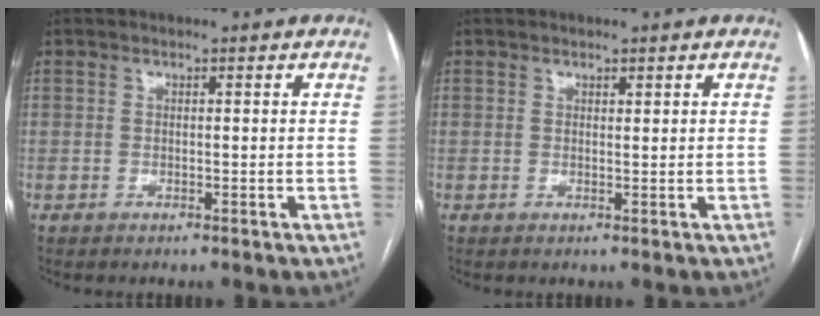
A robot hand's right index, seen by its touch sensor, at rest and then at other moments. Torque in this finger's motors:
{"motor_torque": [0.00, 0.01, -0.03, -0.01]}